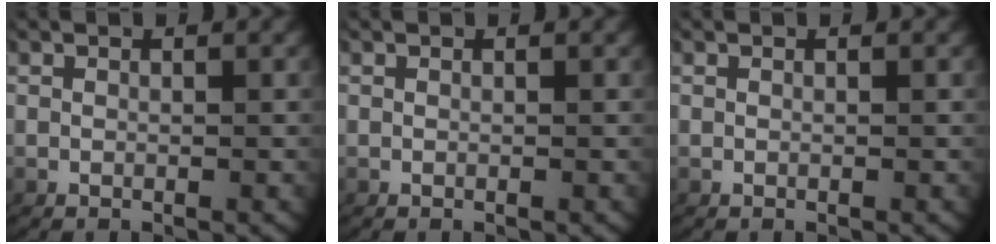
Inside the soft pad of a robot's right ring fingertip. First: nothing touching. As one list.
[{"total": 0.0}, {"total": 0.0}]